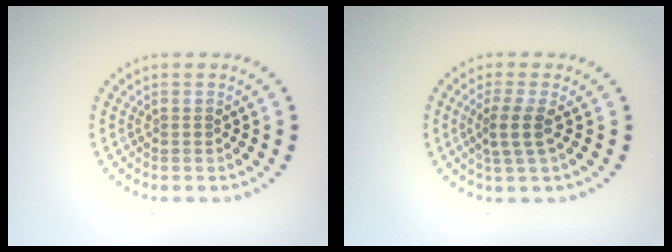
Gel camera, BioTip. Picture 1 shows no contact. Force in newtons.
{"total": 2.2, "press": 1.8, "slide": 1.3}